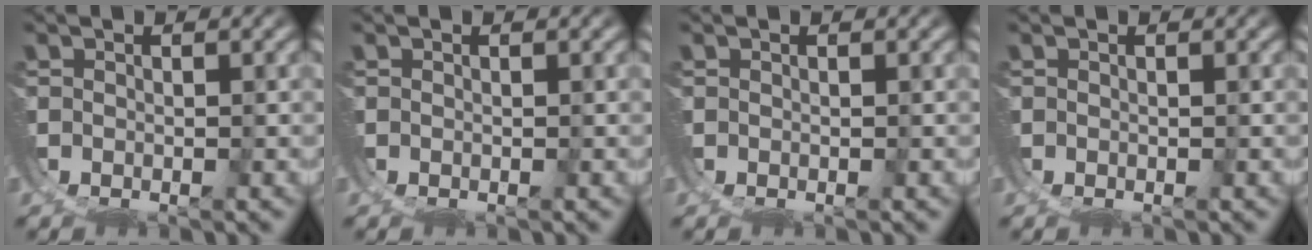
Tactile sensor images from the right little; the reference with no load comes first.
{"total": 0.0}
{"total": 0.0}
{"total": 0.0}